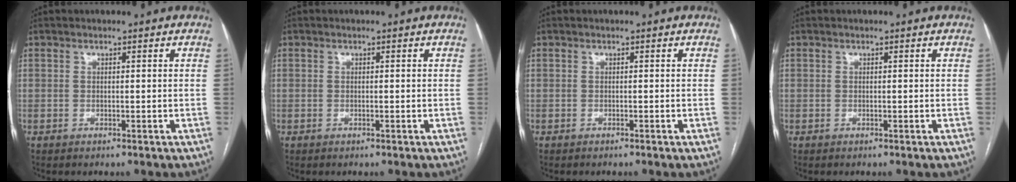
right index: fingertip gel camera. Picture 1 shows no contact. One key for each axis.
{"total": 0.0}
{"total": 0.0}
{"total": 0.0}